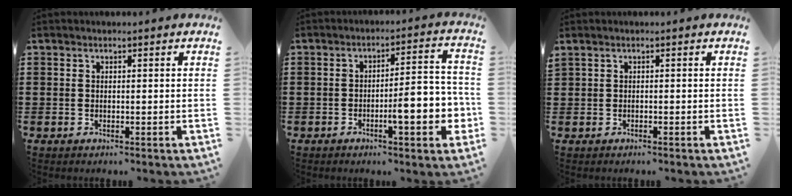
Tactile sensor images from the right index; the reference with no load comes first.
{"total": 8.4, "force": [-2.6, 2.2, 7.7], "torque": [-0.107, -0.005, -0.044]}
{"total": 0.0}